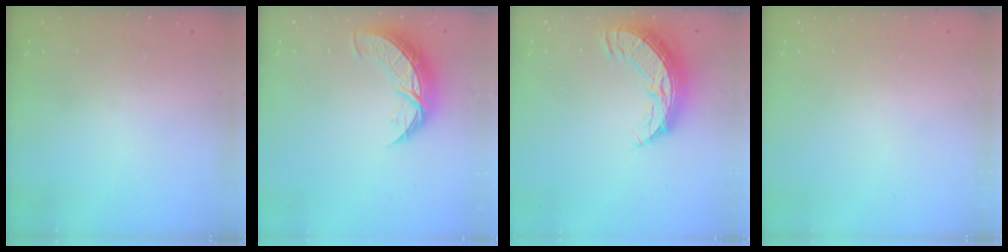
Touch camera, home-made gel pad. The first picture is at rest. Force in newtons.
{"total": 10.3, "press": 10.3, "slide": 0.7}
{"total": 10.5, "press": 10.4, "slide": 0.9}
{"total": 0.0}